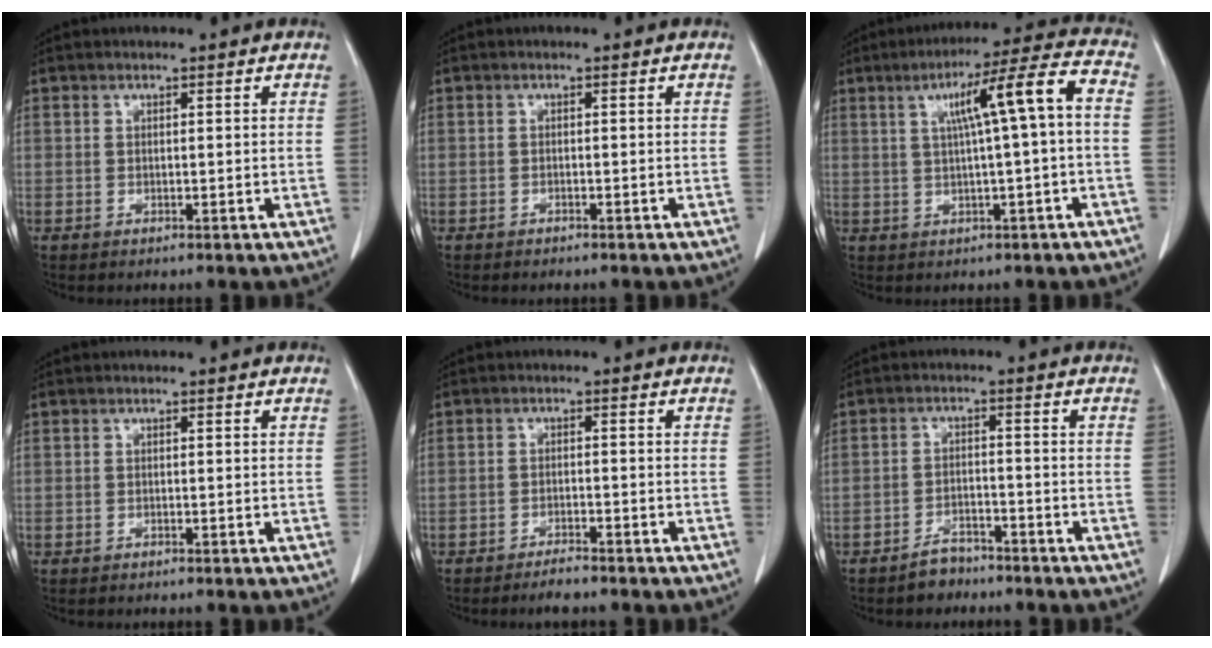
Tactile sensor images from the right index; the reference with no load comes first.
{"total": 0.6, "force": [-0.5, 0.3, 0.1], "torque": [-0.005, 0.001, -0.005]}
{"total": 9.8, "force": [1.2, -0.3, 9.8], "torque": [-0.150, 0.022, 0.019]}
{"total": 0.0}
{"total": 2.6, "force": [-2.3, 0.4, 1.2], "torque": [-0.018, -0.001, -0.035]}
{"total": 3.4, "force": [-2.9, 1.6, 0.7], "torque": [-0.013, 0.005, -0.044]}